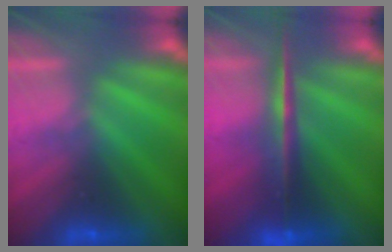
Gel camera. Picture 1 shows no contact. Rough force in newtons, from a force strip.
{"total": 7.2}